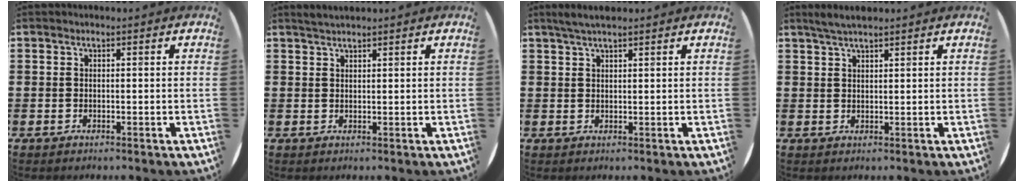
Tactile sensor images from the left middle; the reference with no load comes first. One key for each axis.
{"total": 1.3, "fx": 1.3, "fy": 0.1, "fz": 0.2, "tx": -0.005, "ty": 0.002, "tz": 0.025}
{"total": 2.3, "fx": 1.9, "fy": 0.3, "fz": 1.2, "tx": -0.026, "ty": 0.004, "tz": 0.034}
{"total": 2.5, "fx": 2.2, "fy": 0.3, "fz": 1.2, "tx": -0.025, "ty": 0.004, "tz": 0.040}